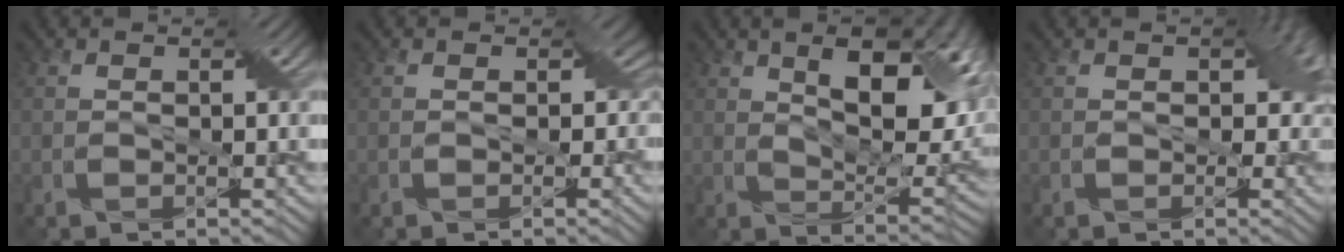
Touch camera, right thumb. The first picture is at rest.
{"total": 2.7, "force": [-0.1, 2.4, 1.3], "torque": [-0.011, 0.000, -0.004]}
{"total": 14.1, "force": [5.3, 6.3, 11.4], "torque": [-0.172, 0.000, 0.085]}
{"total": 3.4, "force": [0.4, 2.5, 2.3], "torque": [-0.027, 0.000, 0.002]}